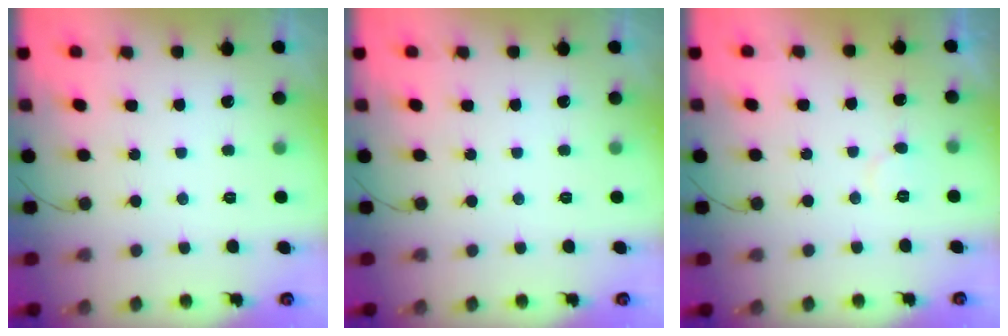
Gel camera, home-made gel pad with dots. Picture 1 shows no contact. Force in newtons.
{"total": 0.0}
{"total": 3.4, "press": 3.4, "slide": 0.2}